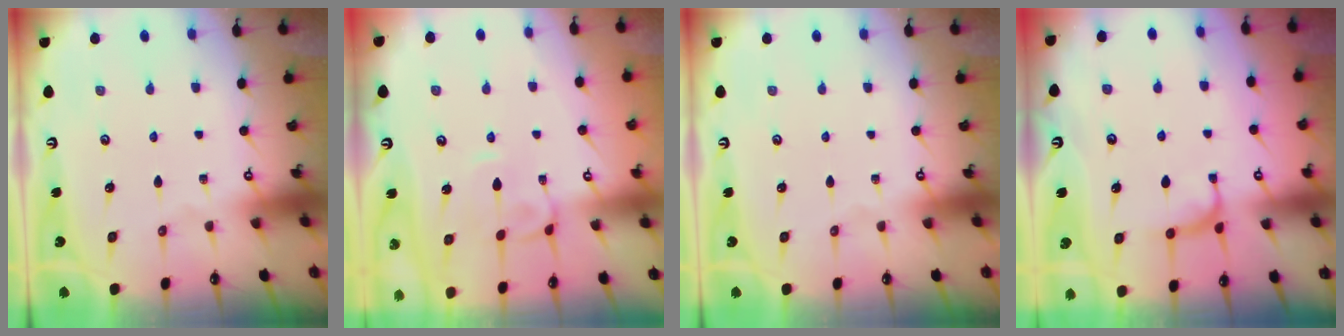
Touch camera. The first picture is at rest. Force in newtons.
{"total": 2.1, "press": 1.9, "slide": 0.7}
{"total": 0.0}
{"total": 1.0, "press": 0.9, "slide": 0.5}